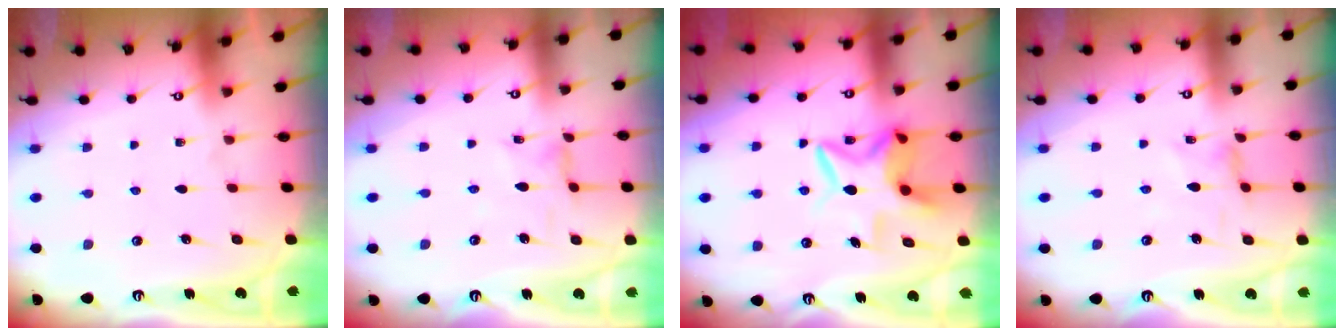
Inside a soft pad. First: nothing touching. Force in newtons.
{"total": 1.9, "press": 1.9, "slide": 0.1}
{"total": 9.1, "press": 9.0, "slide": 1.5}
{"total": 0.9, "press": 0.9, "slide": 0.3}